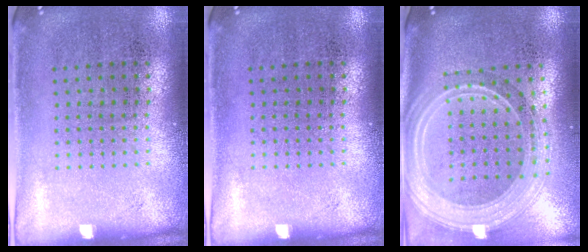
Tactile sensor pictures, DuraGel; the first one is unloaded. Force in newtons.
{"total": 0.0}
{"total": 2.8, "press": 2.3, "slide": 1.6}